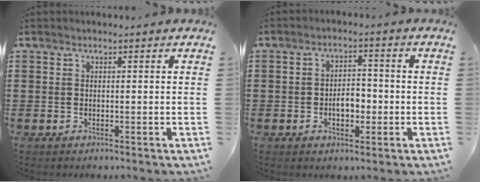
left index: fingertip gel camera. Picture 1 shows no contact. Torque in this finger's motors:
{"motor_torque": [0.13, 0.09, 0.32, 0.06]}